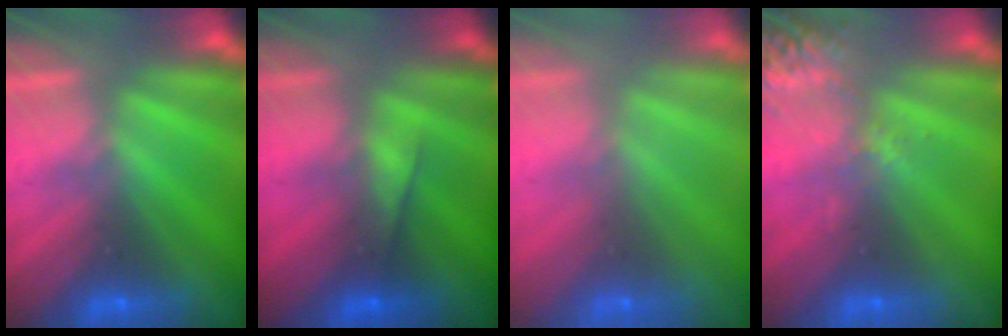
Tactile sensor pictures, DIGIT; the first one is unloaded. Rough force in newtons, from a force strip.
{"total": 4.7}
{"total": 7.7}
{"total": 2.6}